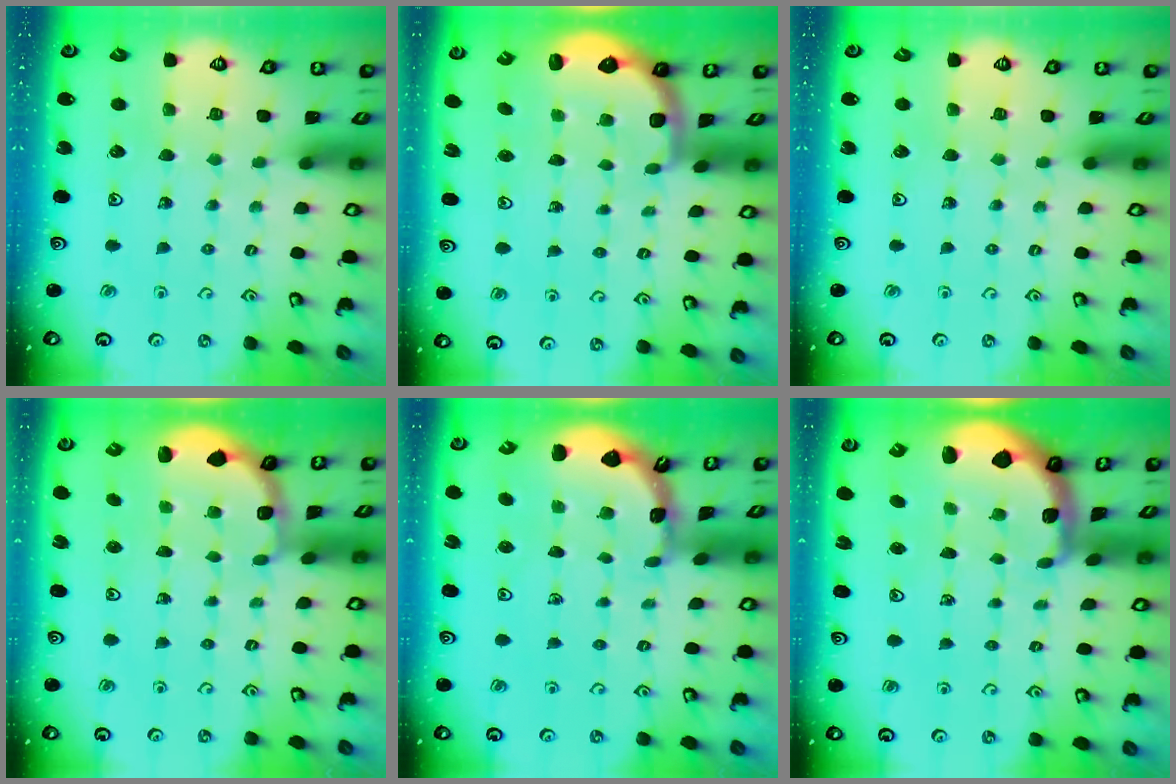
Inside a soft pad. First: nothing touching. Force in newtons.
{"total": 3.0, "press": 2.1, "slide": 2.1}
{"total": 0.0}
{"total": 1.9, "press": 1.8, "slide": 0.7}
{"total": 1.8, "press": 1.8, "slide": 0.1}
{"total": 1.7, "press": 1.7, "slide": 0.3}